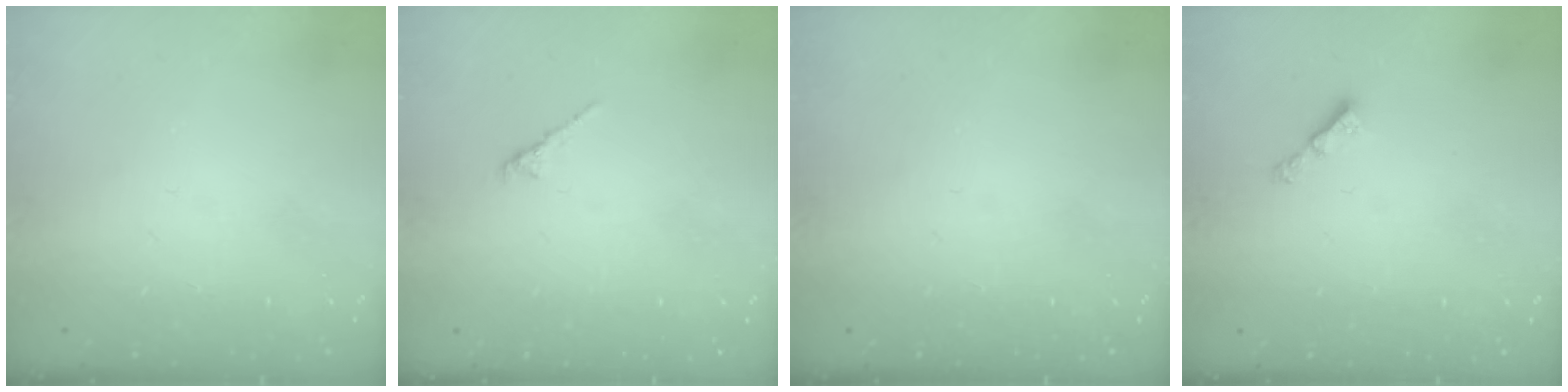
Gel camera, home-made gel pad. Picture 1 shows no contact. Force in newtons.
{"total": 1.6, "press": 1.5, "slide": 0.5}
{"total": 0.0}
{"total": 3.0, "press": 2.9, "slide": 0.5}